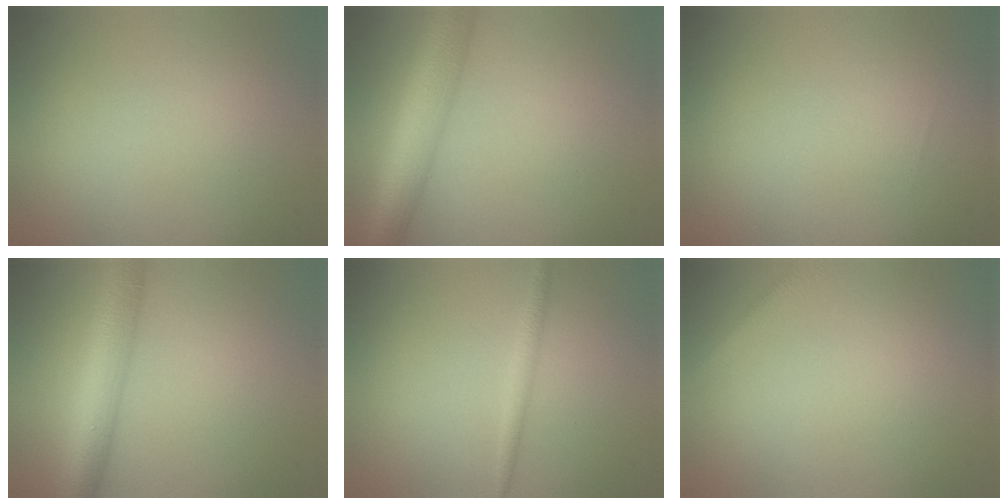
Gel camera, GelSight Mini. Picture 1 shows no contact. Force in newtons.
{"total": 8.7, "press": 8.7, "slide": 0.2}
{"total": 0.0}
{"total": 6.3, "press": 6.3, "slide": 0.2}
{"total": 1.4, "press": 1.4, "slide": 0.1}
{"total": 1.8, "press": 1.8, "slide": 0.1}